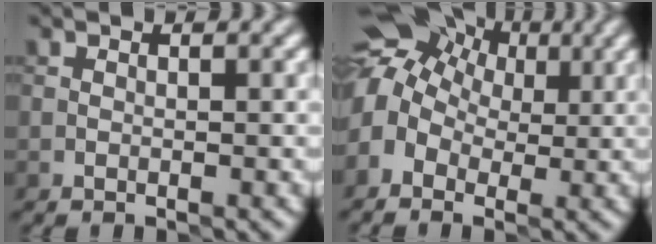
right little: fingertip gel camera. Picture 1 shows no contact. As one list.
[{"total": 8.3, "force": [1.7, 6.2, 5.1], "torque": [-0.091, 0.037, 0.020]}]